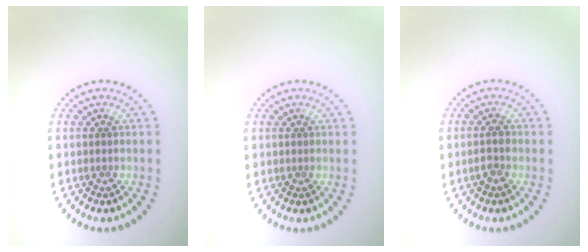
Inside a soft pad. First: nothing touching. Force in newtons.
{"total": 0.0}
{"total": 1.4, "press": 1.4, "slide": 0.4}